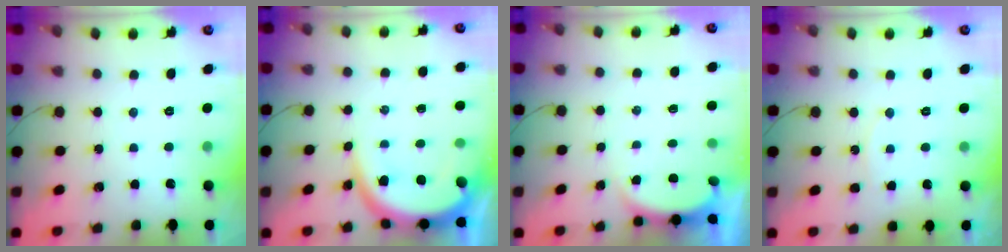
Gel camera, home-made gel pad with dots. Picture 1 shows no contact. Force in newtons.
{"total": 9.5, "press": 9.4, "slide": 0.9}
{"total": 2.6, "press": 2.6, "slide": 0.6}
{"total": 6.0, "press": 6.0, "slide": 0.5}